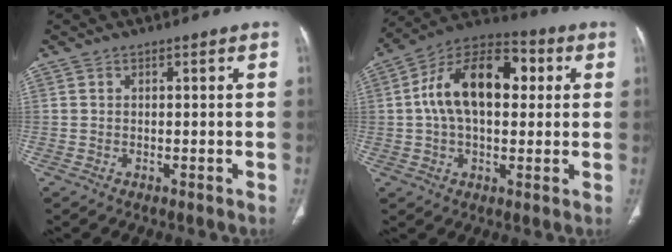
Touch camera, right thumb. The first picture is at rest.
{"total": 17.8, "force": [2.9, 10.4, 14.2], "torque": [-0.222, 0.032, 0.040]}